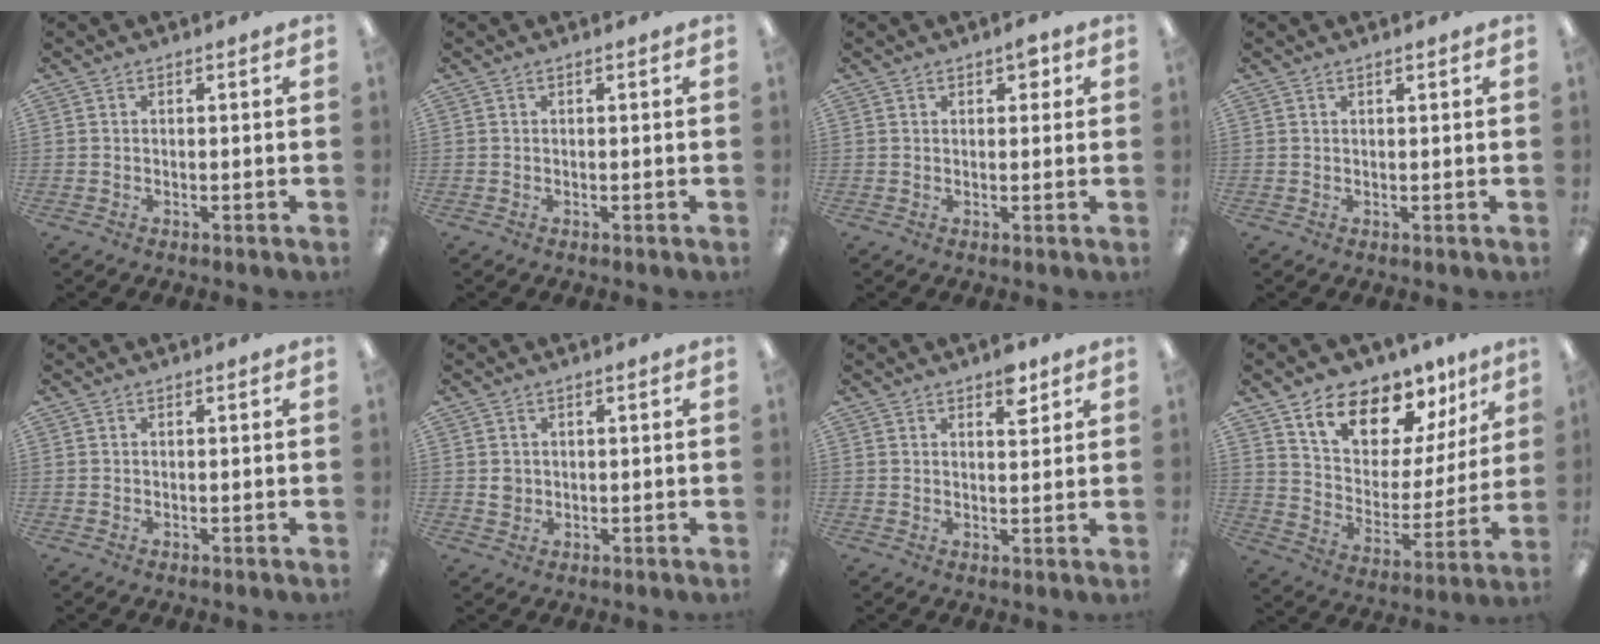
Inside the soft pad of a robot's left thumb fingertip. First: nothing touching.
{"total": 0.0}
{"total": 2.8, "force": [1.5, 1.6, 1.8], "torque": [-0.014, -0.004, 0.019]}
{"total": 0.6, "force": [0.5, 0.1, 0.4], "torque": [-0.008, -0.001, 0.009]}
{"total": 0.0}
{"total": 1.8, "force": [0.2, 1.6, 0.6], "torque": [-0.005, 0.000, 0.001]}
{"total": 5.1, "force": [3.3, 2.2, 3.2], "torque": [-0.030, -0.017, 0.050]}
{"total": 14.0, "force": [11.2, 6.9, 4.9], "torque": [-0.090, -0.085, 0.201]}